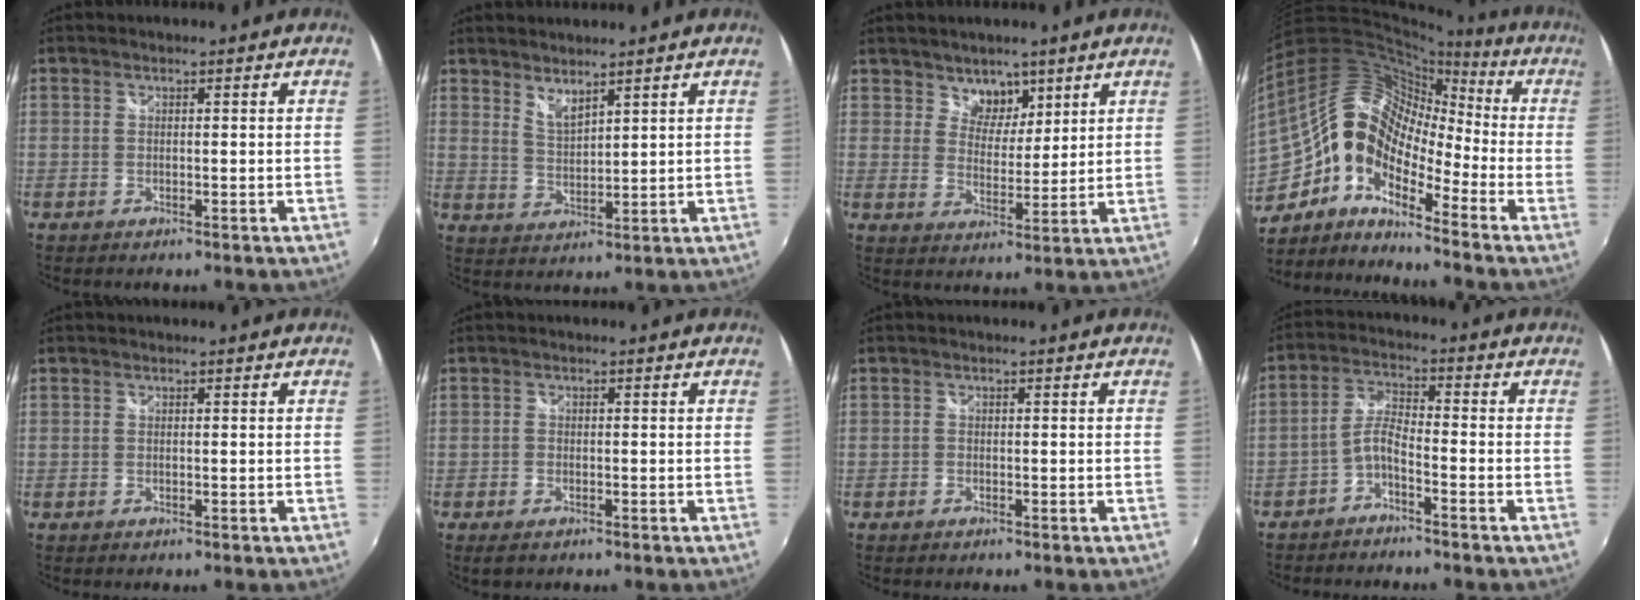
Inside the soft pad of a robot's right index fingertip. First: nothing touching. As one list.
[{"total": 3.9, "force": [3.5, 0.8, 1.6], "torque": [-0.026, -0.006, 0.062]}, {"total": 3.8, "force": [3.5, 1.5, 0.7], "torque": [-0.004, -0.002, 0.062]}, {"total": 15.9, "force": [-5.8, 9.5, 11.3], "torque": [-0.196, 0.007, -0.128]}, {"total": 0.0}, {"total": 2.3, "force": [-1.5, 1.2, 1.2], "torque": [-0.028, -0.007, -0.027]}, {"total": 0.8, "force": [-0.6, 0.5, 0.1], "torque": [-0.003, -0.001, -0.013]}, {"total": 4.0, "force": [-2.8, 0.8, 2.8], "torque": [-0.077, 0.015, -0.059]}]